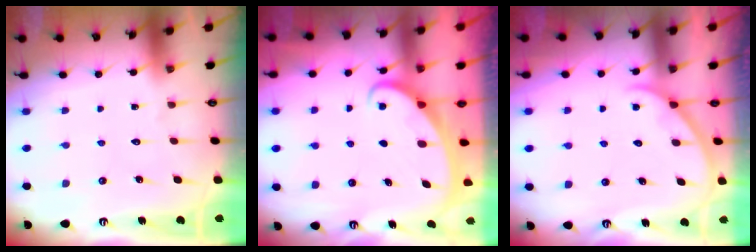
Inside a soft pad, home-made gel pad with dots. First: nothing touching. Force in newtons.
{"total": 2.1, "press": 2.1, "slide": 0.1}
{"total": 2.9, "press": 2.9, "slide": 0.4}